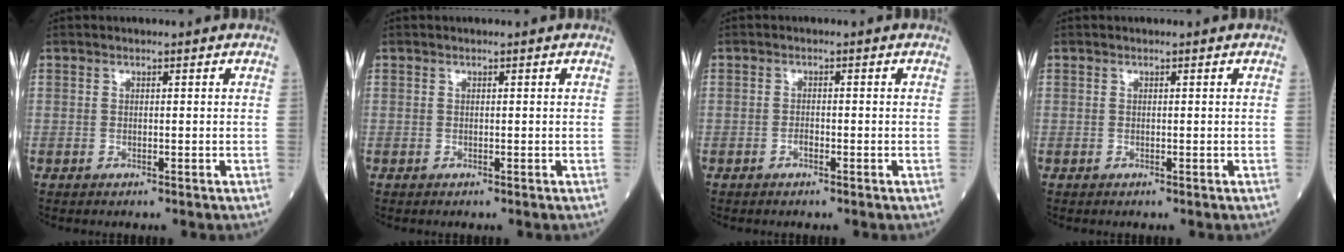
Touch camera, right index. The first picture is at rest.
{"total": 0.0}
{"total": 0.9, "force": [-0.6, 0.3, 0.7], "torque": [-0.013, 0.003, -0.011]}
{"total": 0.0}